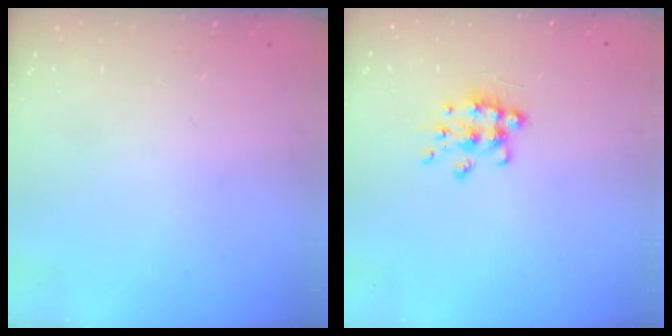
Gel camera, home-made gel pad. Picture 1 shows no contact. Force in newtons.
{"total": 8.0, "press": 8.0, "slide": 0.7}